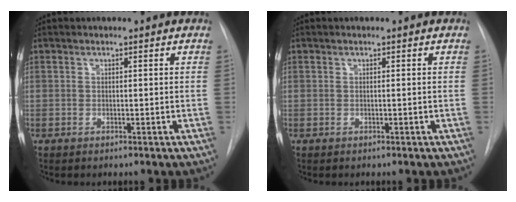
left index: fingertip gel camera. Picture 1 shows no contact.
{"total": 0.0}